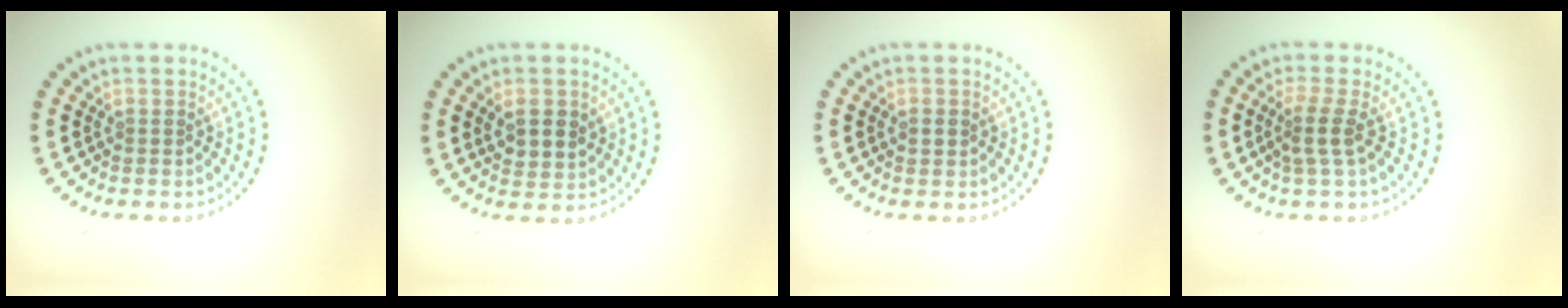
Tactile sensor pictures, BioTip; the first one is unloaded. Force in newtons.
{"total": 2.8, "press": 2.7, "slide": 0.7}
{"total": 1.3, "press": 1.2, "slide": 0.3}
{"total": 2.2, "press": 1.6, "slide": 1.5}